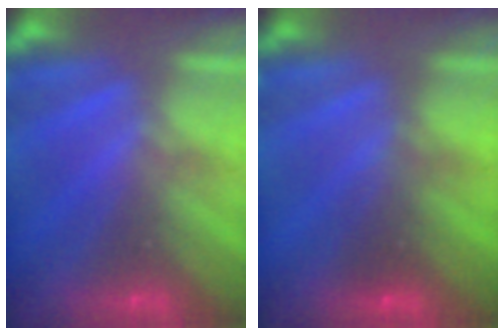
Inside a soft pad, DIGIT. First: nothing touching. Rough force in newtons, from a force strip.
{"total": 2.6}